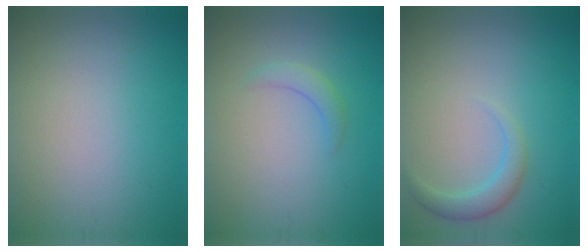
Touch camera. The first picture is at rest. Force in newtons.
{"total": 1.5, "press": 1.5, "slide": 0.2}
{"total": 2.1, "press": 2.1, "slide": 0.1}